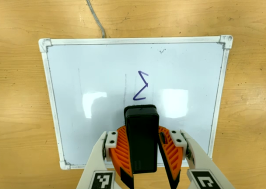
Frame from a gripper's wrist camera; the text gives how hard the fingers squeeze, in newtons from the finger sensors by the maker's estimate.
{"total": 9.8, "left": 10.4, "right": 9.2}